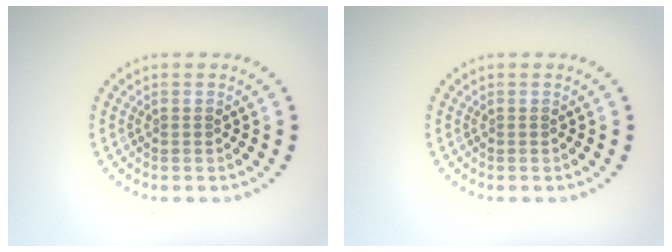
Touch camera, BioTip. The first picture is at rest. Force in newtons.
{"total": 0.0}